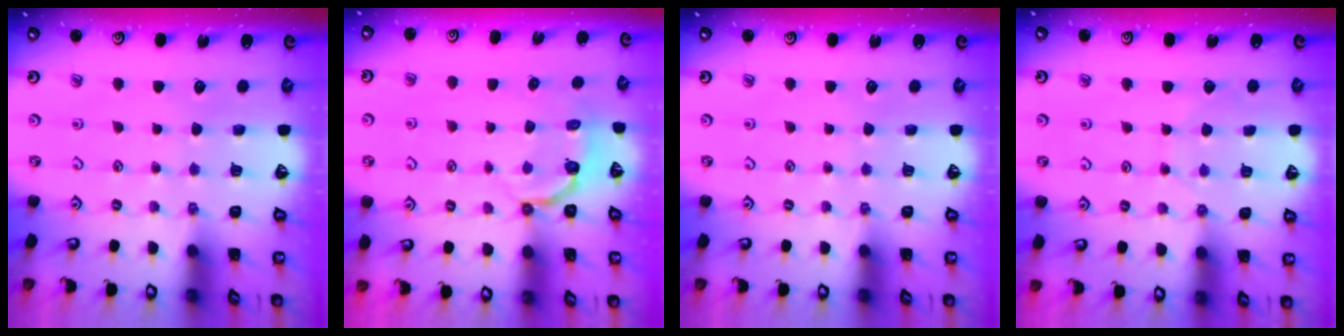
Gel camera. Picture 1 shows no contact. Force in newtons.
{"total": 3.7, "press": 2.2, "slide": 3.0}
{"total": 0.0}
{"total": 5.7, "press": 5.6, "slide": 0.6}